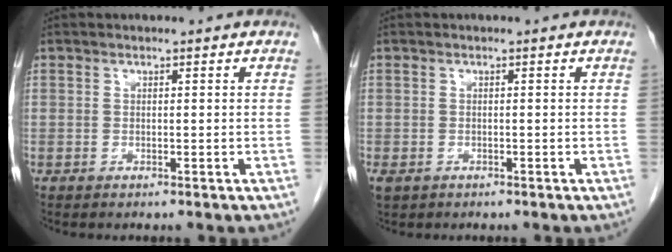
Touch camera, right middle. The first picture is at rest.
{"total": 1.8, "force": [-1.1, 1.1, 0.9], "torque": [-0.020, -0.003, -0.011]}